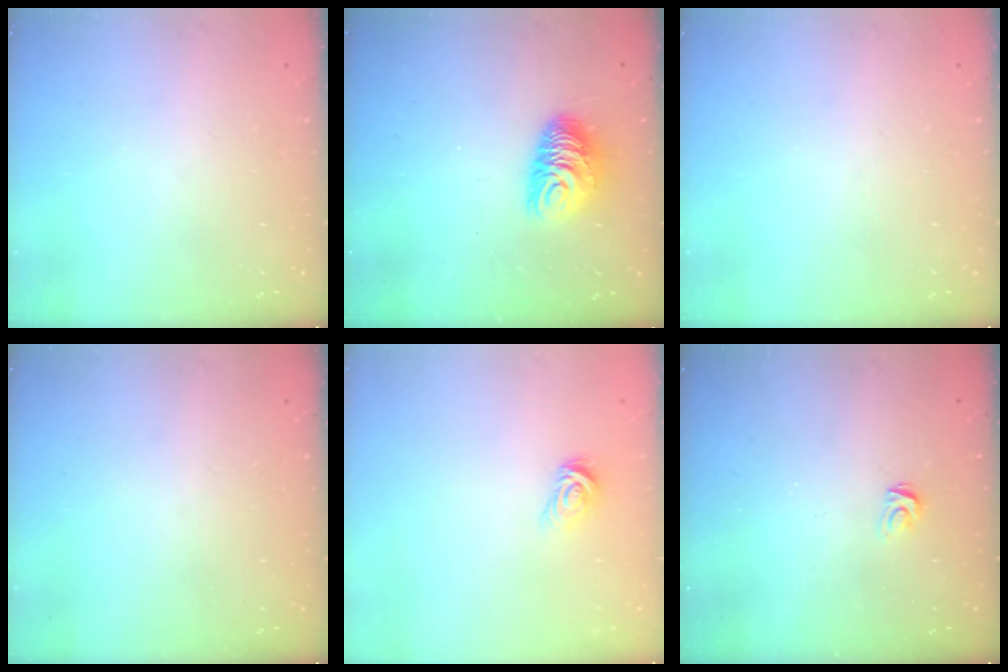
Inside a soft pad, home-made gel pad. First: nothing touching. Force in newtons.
{"total": 10.7, "press": 10.6, "slide": 0.8}
{"total": 0.0}
{"total": 0.0}
{"total": 3.6, "press": 3.6, "slide": 0.5}
{"total": 3.3, "press": 3.3, "slide": 0.1}